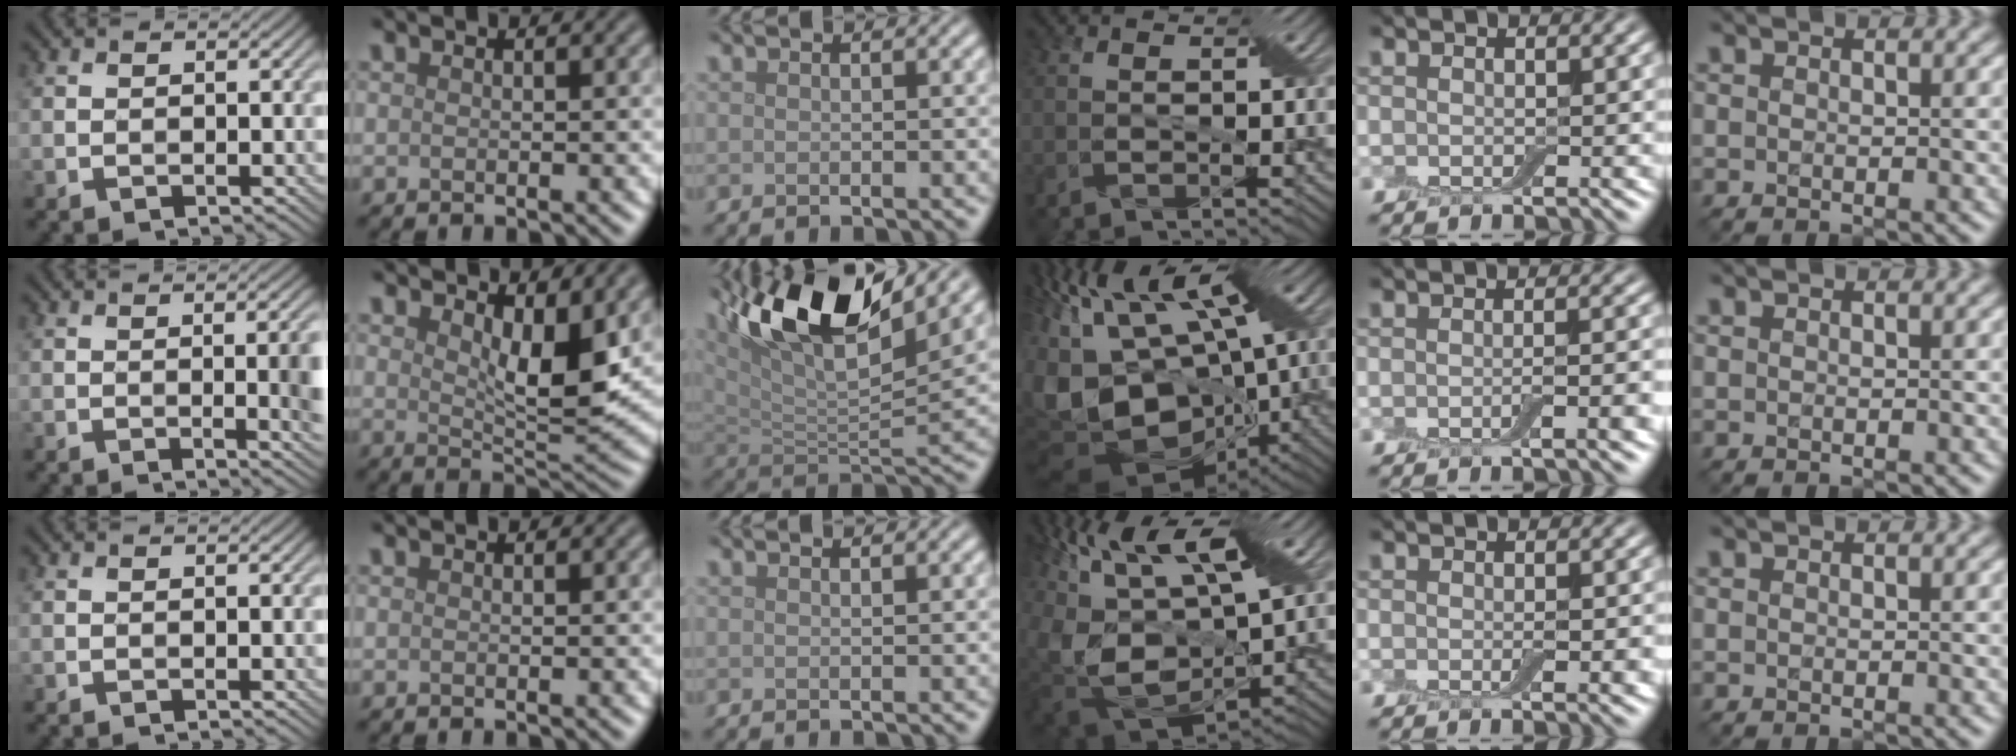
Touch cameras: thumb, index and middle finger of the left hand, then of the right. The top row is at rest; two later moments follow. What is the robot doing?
{"motion": "insert", "object": "backpack"}